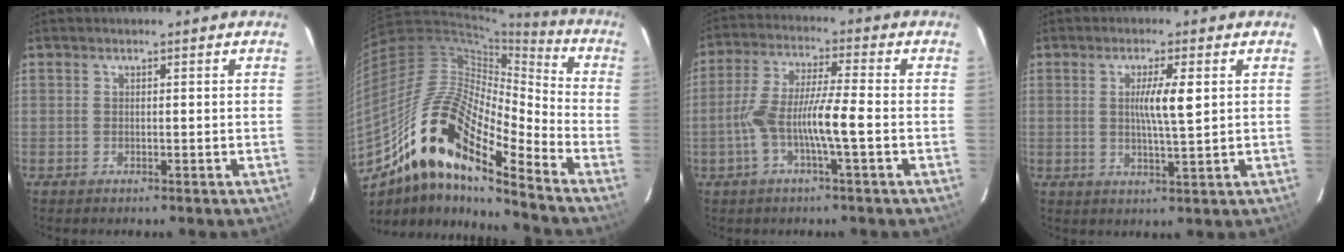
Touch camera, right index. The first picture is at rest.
{"total": 20.4, "force": [-12.1, 5.1, 15.6], "torque": [-0.314, 0.015, -0.213]}
{"total": 8.6, "force": [-2.2, 0.3, 8.3], "torque": [-0.169, 0.017, -0.043]}
{"total": 5.2, "force": [1.0, 0.0, 5.1], "torque": [-0.092, -0.004, 0.018]}